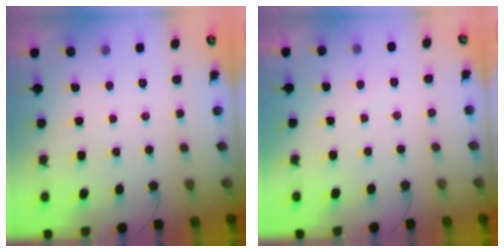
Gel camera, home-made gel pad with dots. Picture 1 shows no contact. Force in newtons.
{"total": 0.6, "press": 0.5, "slide": 0.4}